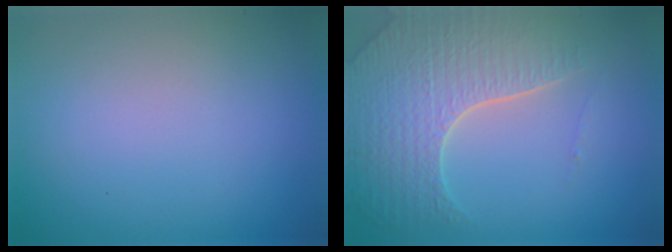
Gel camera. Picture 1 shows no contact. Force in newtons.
{"total": 6.4, "press": 5.0, "slide": 4.0}